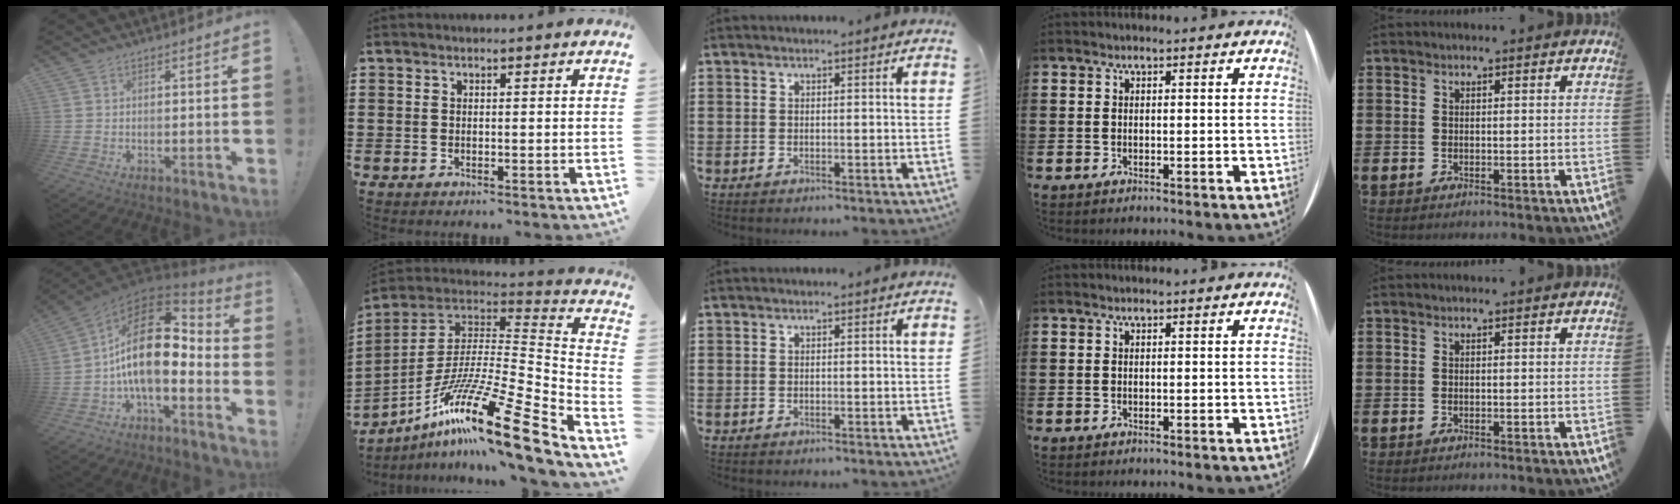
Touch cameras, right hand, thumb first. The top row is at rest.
{"thumb": {"total": 21.3, "force": [2.1, 10.1, 18.6], "torque": [-0.338, -0.004, 0.040]}, "index": {"total": 19.9, "force": [-12.6, 2.5, 15.2], "torque": [-0.275, 0.019, -0.229]}}